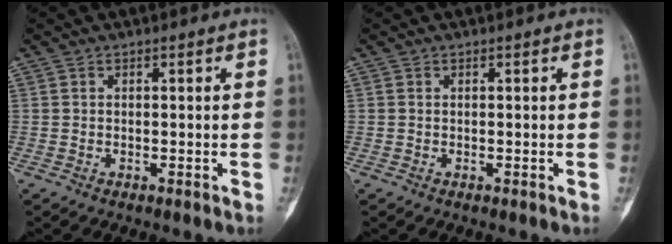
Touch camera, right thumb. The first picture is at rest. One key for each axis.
{"total": 0.0}